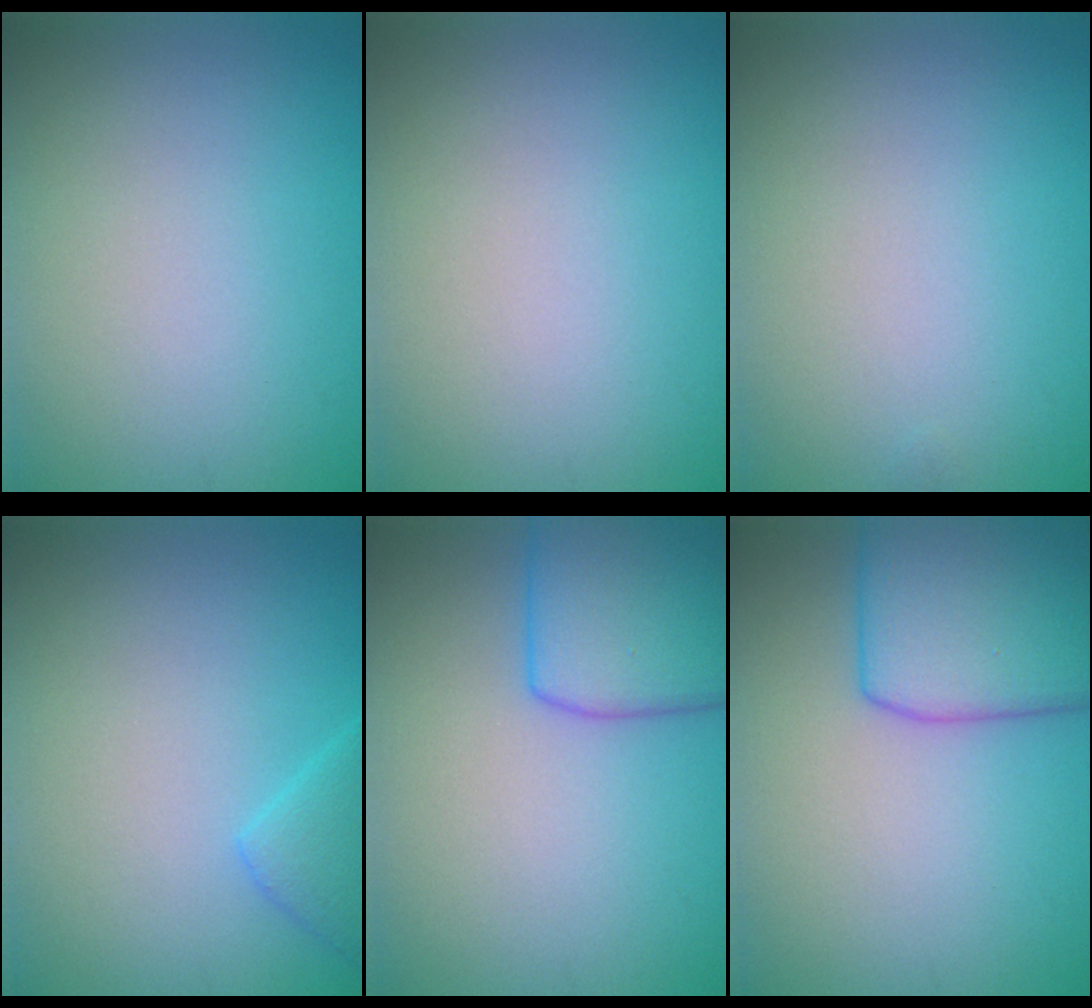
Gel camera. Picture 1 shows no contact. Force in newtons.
{"total": 0.0}
{"total": 0.0}
{"total": 2.9, "press": 2.9, "slide": 0.3}
{"total": 6.4, "press": 6.4, "slide": 0.3}
{"total": 7.8, "press": 7.8, "slide": 0.4}